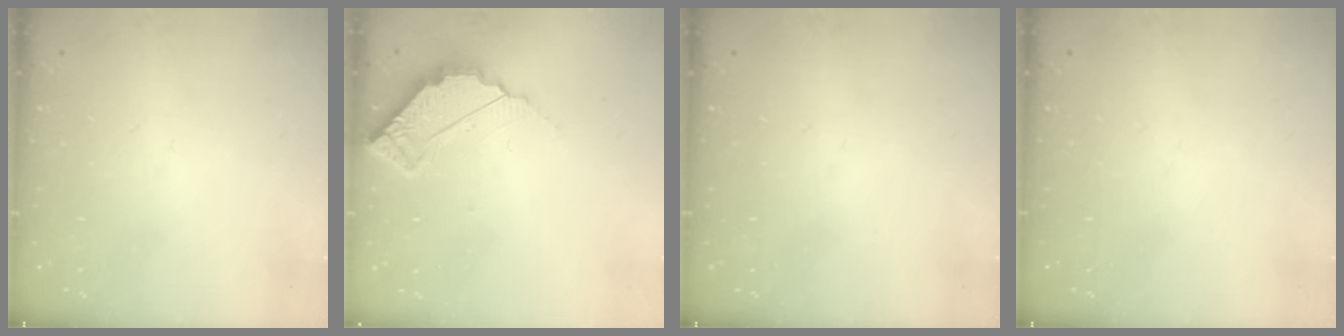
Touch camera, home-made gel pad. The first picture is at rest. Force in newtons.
{"total": 4.7, "press": 4.7, "slide": 0.4}
{"total": 0.0}
{"total": 0.0}